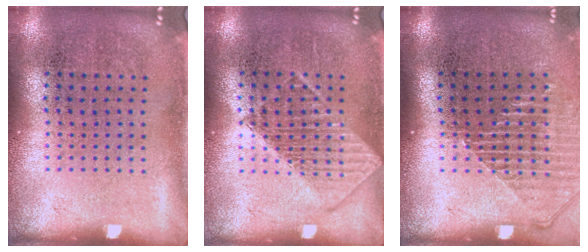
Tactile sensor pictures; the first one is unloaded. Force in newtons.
{"total": 1.2, "press": 1.2, "slide": 0.2}
{"total": 1.4, "press": 1.3, "slide": 0.5}